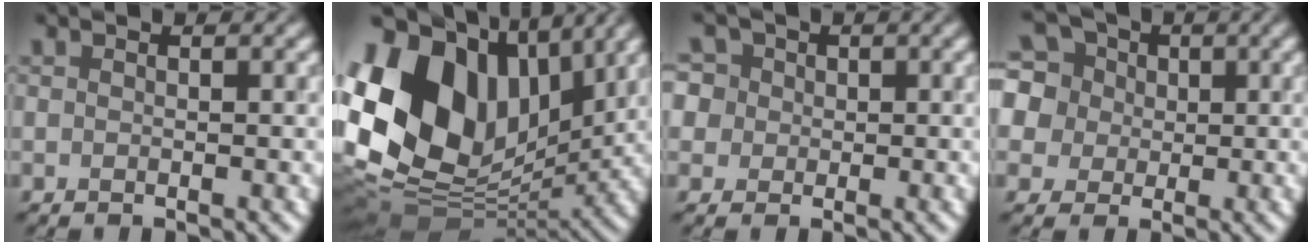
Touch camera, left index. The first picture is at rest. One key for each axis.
{"total": 17.3, "fx": 3.0, "fy": 12.2, "fz": 11.9, "tx": -0.265, "ty": 0.013, "tz": 0.061}
{"total": 7.1, "fx": 2.6, "fy": 6.0, "fz": 2.7, "tx": -0.050, "ty": 0.035, "tz": 0.007}
{"total": 11.0, "fx": 3.7, "fy": 9.3, "fz": 4.7, "tx": -0.118, "ty": 0.043, "tz": 0.039}